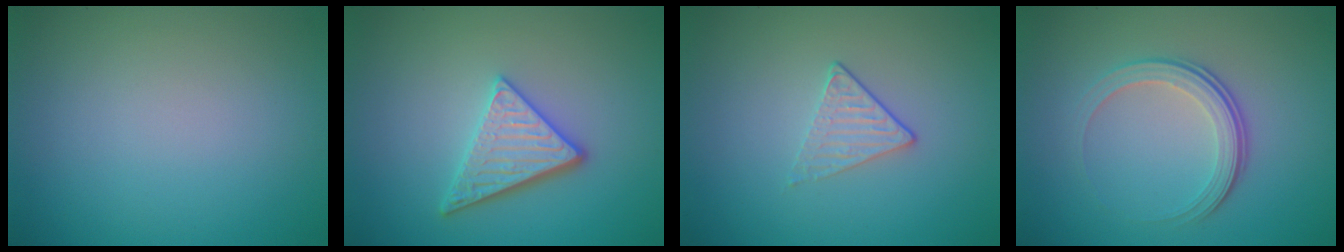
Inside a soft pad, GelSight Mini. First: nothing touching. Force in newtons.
{"total": 3.7, "press": 3.2, "slide": 1.8}
{"total": 1.4, "press": 1.1, "slide": 0.9}
{"total": 3.6, "press": 2.5, "slide": 2.5}